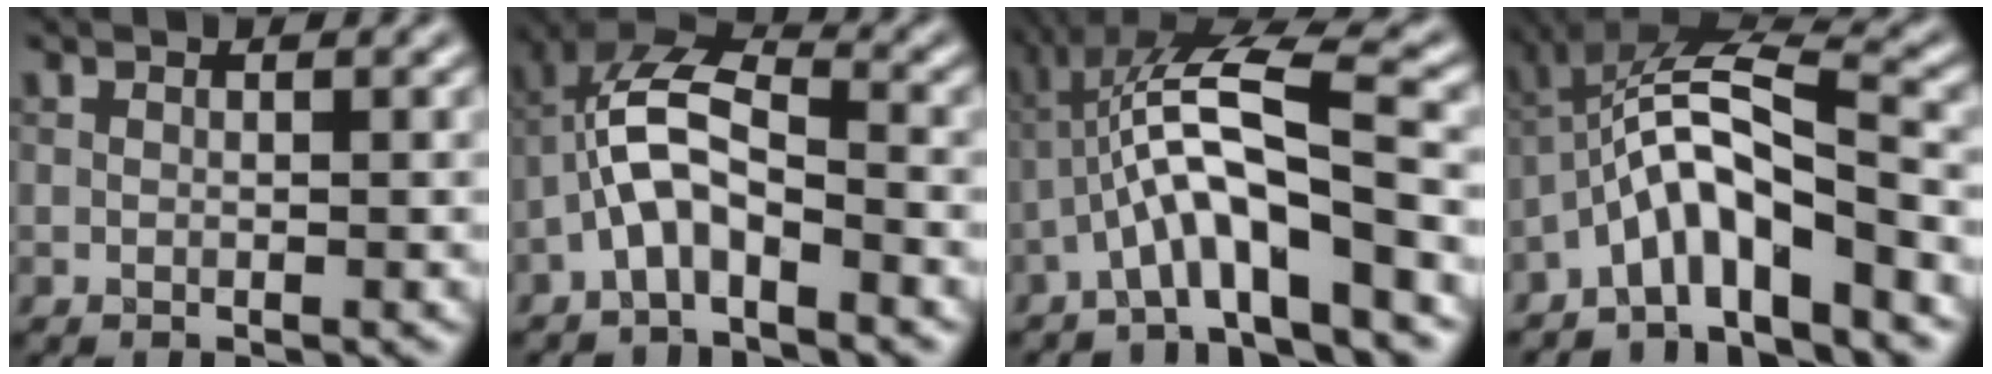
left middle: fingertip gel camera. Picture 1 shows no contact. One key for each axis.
{"total": 5.8, "fx": -2.3, "fy": 2.4, "fz": 4.7, "tx": -0.096, "ty": 0.020, "tz": -0.050}
{"total": 7.7, "fx": -2.6, "fy": 1.4, "fz": 7.1, "tx": -0.131, "ty": 0.025, "tz": -0.052}
{"total": 7.2, "fx": -3.6, "fy": 1.9, "fz": 6.0, "tx": -0.111, "ty": 0.019, "tz": -0.073}